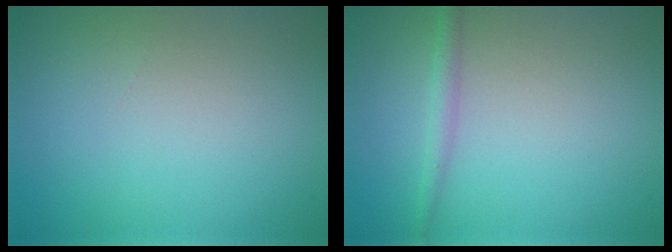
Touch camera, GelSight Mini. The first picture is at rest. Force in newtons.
{"total": 1.4, "press": 1.4, "slide": 0.1}